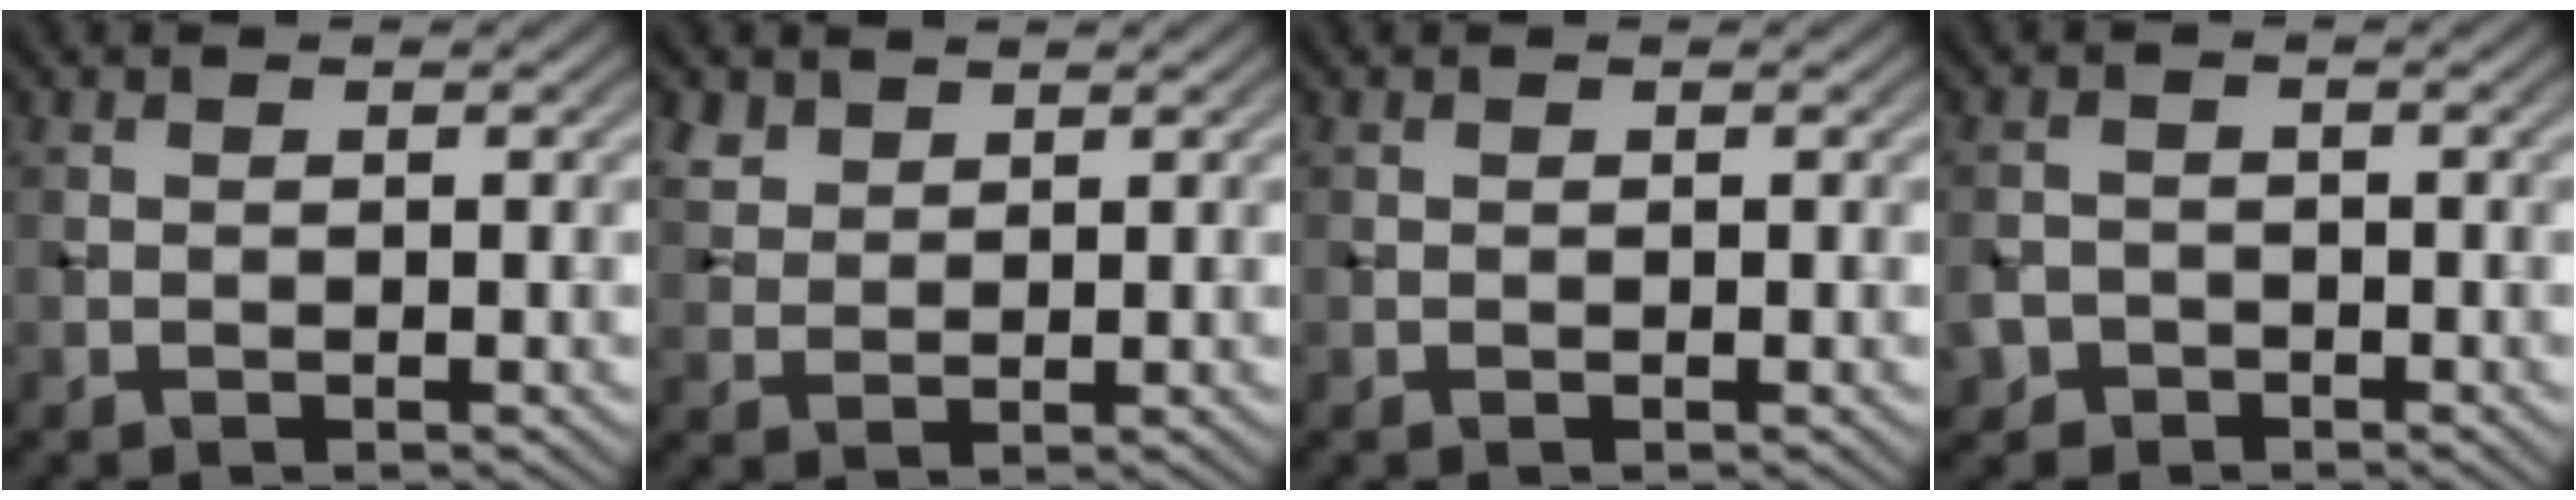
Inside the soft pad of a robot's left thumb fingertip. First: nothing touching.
{"total": 2.8, "force": [2.0, 1.6, 1.0], "torque": [-0.029, 0.005, 0.048]}
{"total": 0.0}
{"total": 2.7, "force": [-1.6, 2.1, 0.6], "torque": [-0.013, -0.005, -0.035]}